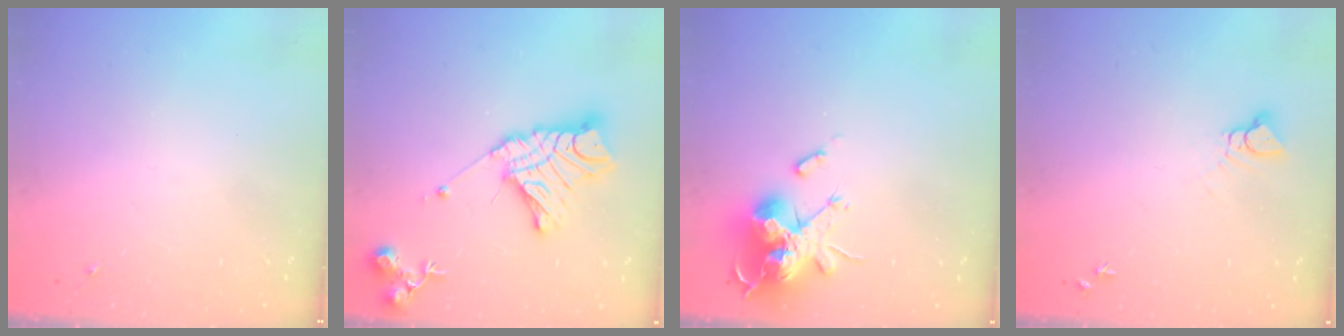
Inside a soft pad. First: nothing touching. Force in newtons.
{"total": 17.0, "press": 16.9, "slide": 1.3}
{"total": 18.5, "press": 18.5, "slide": 0.1}
{"total": 3.9, "press": 3.9, "slide": 0.2}